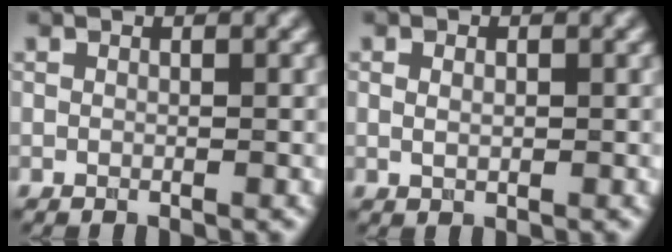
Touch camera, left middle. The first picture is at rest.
{"total": 1.1, "force": [0.2, 0.7, 0.8], "torque": [-0.015, -0.001, 0.006]}